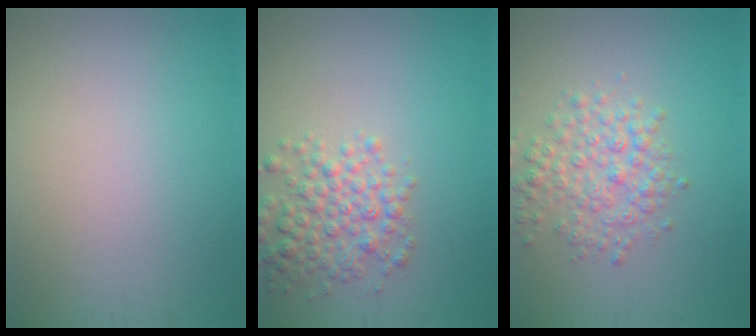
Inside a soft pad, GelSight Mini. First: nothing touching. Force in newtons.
{"total": 3.9, "press": 3.9, "slide": 0.1}
{"total": 3.7, "press": 3.7, "slide": 0.1}